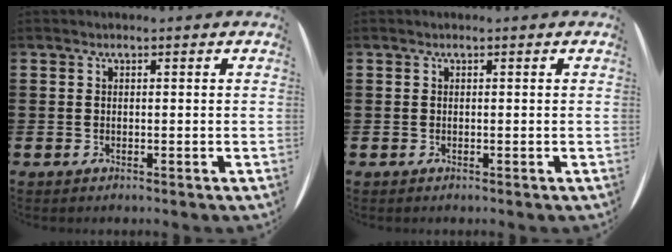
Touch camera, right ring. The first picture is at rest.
{"total": 0.0}